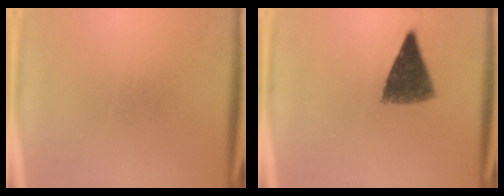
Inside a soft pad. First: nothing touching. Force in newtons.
{"total": 8.2}